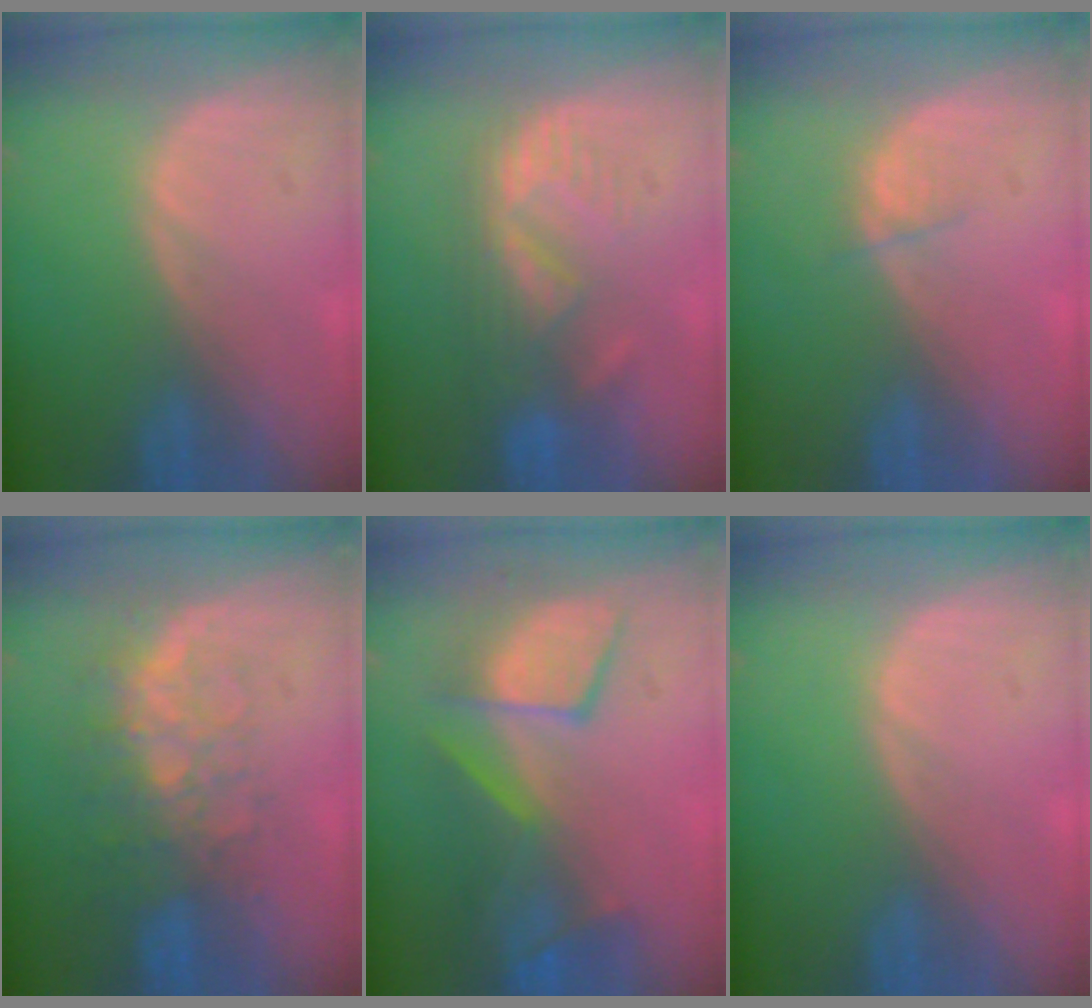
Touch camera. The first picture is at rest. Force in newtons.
{"total": 6.0, "press": 5.8, "slide": 1.5}
{"total": 1.4, "press": 1.3, "slide": 0.6}
{"total": 8.2, "press": 7.0, "slide": 4.1}
{"total": 8.5, "press": 8.5, "slide": 0.2}
{"total": 0.0}